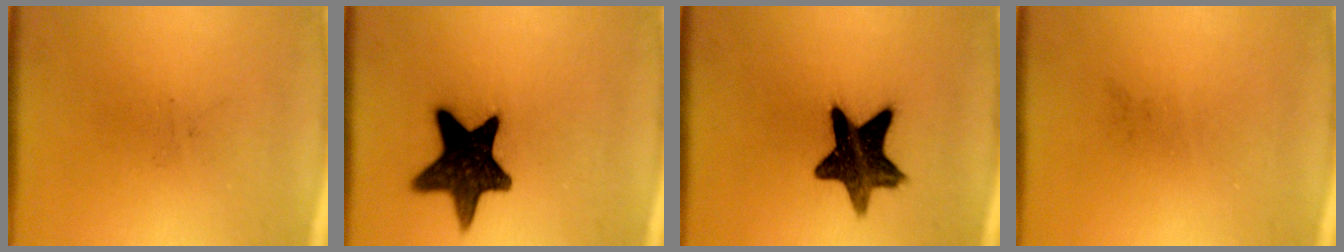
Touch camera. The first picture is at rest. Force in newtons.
{"total": 15.3}
{"total": 12.8}
{"total": 0.0}